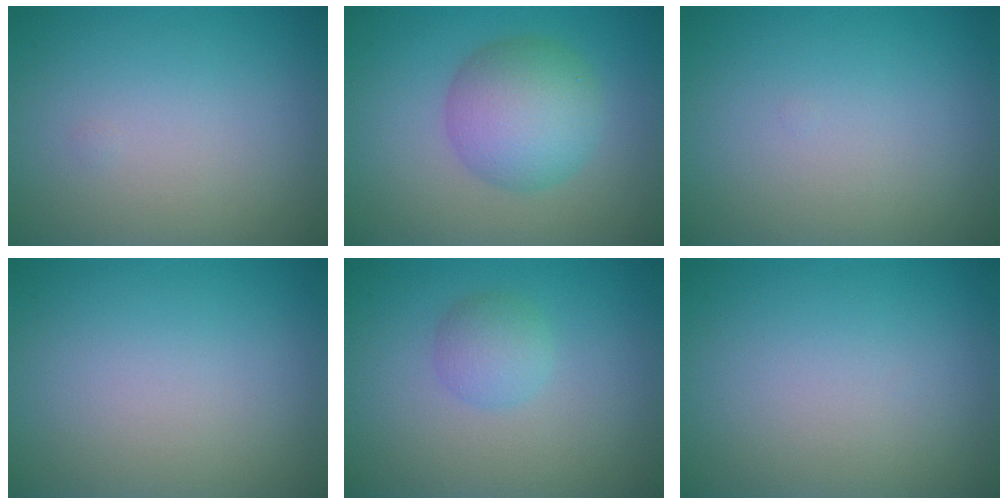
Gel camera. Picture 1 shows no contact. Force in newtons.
{"total": 6.0, "press": 6.0, "slide": 0.1}
{"total": 0.0}
{"total": 0.0}
{"total": 2.0, "press": 2.0, "slide": 0.0}
{"total": 0.0}